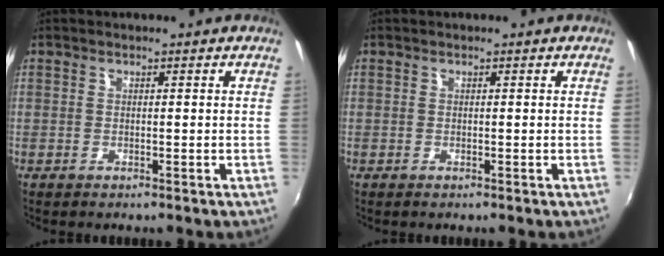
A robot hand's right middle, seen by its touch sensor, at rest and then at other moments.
{"total": 0.0}